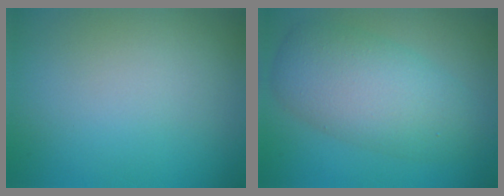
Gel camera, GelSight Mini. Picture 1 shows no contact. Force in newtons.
{"total": 7.4, "press": 7.4, "slide": 0.3}